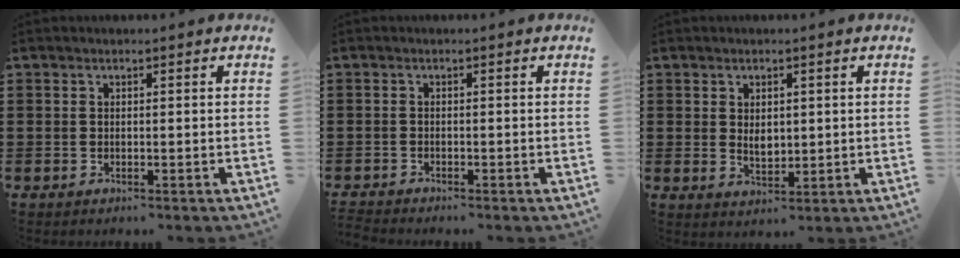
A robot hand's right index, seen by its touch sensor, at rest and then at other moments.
{"total": 1.3, "force": [-1.3, -0.1, -0.1], "torque": [-0.001, 0.000, -0.028]}
{"total": 2.8, "force": [0.4, 1.6, 2.2], "torque": [-0.038, 0.003, 0.005]}